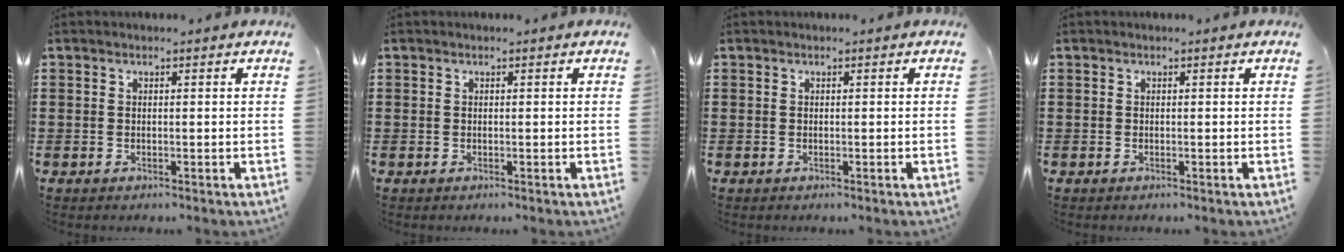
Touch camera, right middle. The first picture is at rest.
{"total": 0.0}
{"total": 0.0}
{"total": 0.0}